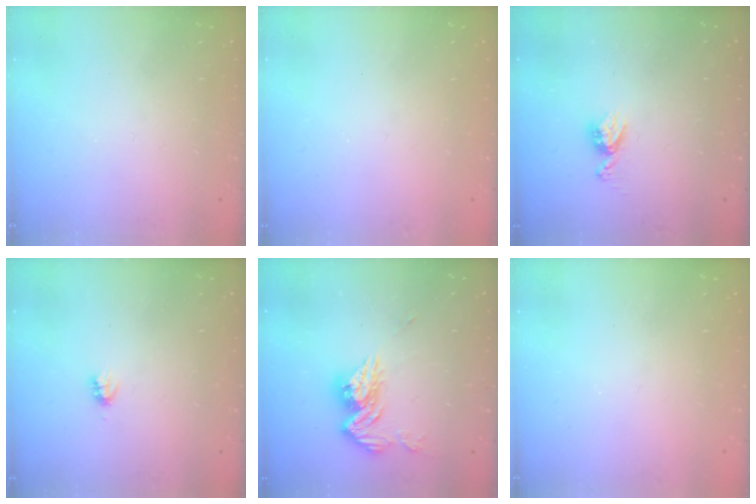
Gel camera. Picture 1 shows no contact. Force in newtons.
{"total": 0.0}
{"total": 5.0, "press": 4.9, "slide": 0.6}
{"total": 2.7, "press": 2.7, "slide": 0.2}
{"total": 12.8, "press": 12.8, "slide": 1.1}
{"total": 0.0}